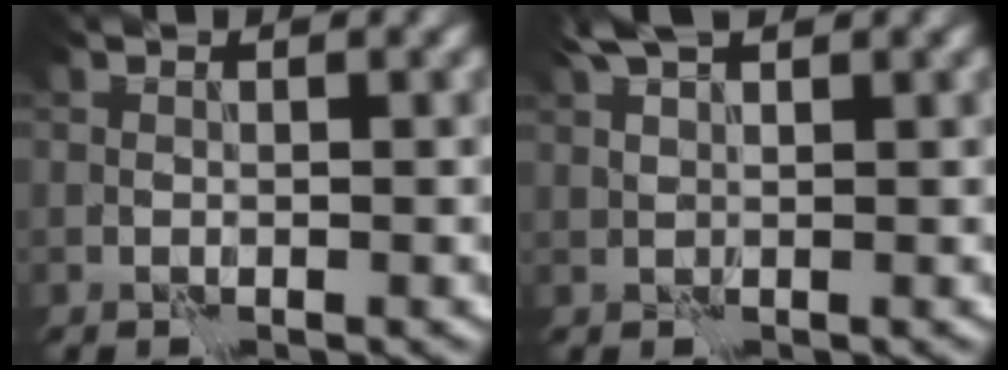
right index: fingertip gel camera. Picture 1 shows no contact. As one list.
[{"total": 3.2, "force": [2.5, 0.8, 1.9], "torque": [-0.043, 0.012, 0.042]}]